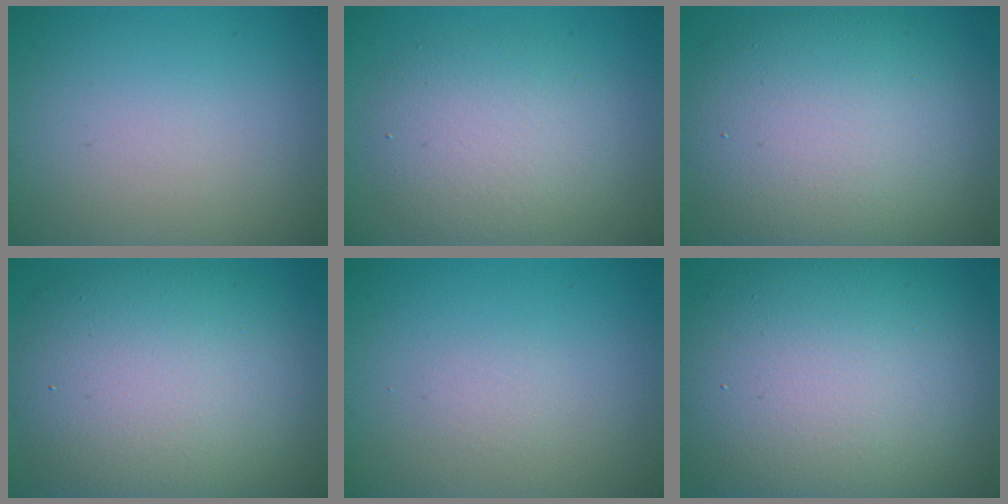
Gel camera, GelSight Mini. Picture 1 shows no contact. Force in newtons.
{"total": 4.8, "press": 4.8, "slide": 0.3}
{"total": 11.8, "press": 11.7, "slide": 1.0}
{"total": 11.8, "press": 11.8, "slide": 0.8}
{"total": 0.0}
{"total": 14.7, "press": 14.7, "slide": 1.4}